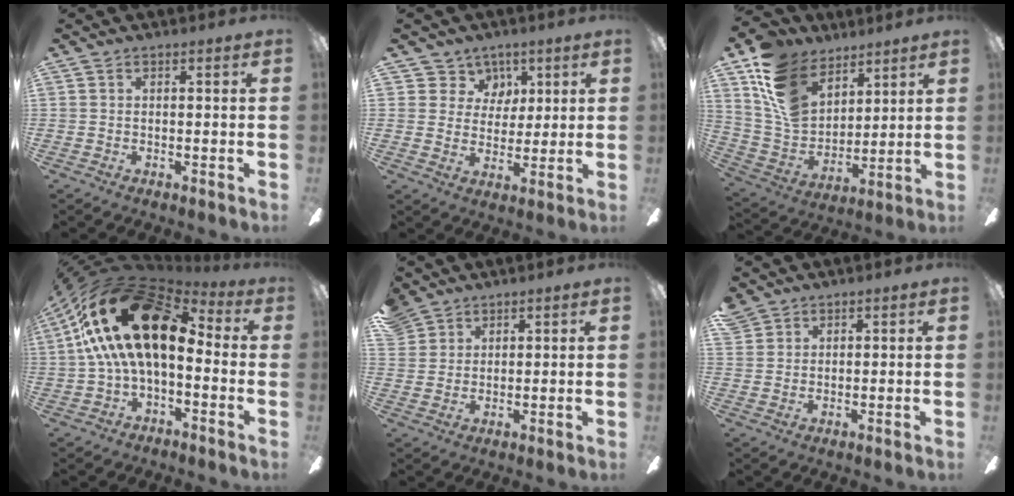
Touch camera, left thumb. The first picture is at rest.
{"total": 7.4, "force": [4.4, 5.9, 0.4], "torque": [-0.028, -0.022, 0.086]}
{"total": 16.0, "force": [10.1, 10.4, 6.8], "torque": [-0.165, -0.045, 0.200]}
{"total": 23.6, "force": [5.1, 12.9, 19.0], "torque": [-0.360, -0.004, 0.090]}
{"total": 5.1, "force": [4.2, 3.0, 0.3], "torque": [-0.014, -0.018, 0.080]}
{"total": 3.5, "force": [2.8, 2.0, 0.4], "torque": [-0.014, -0.005, 0.057]}